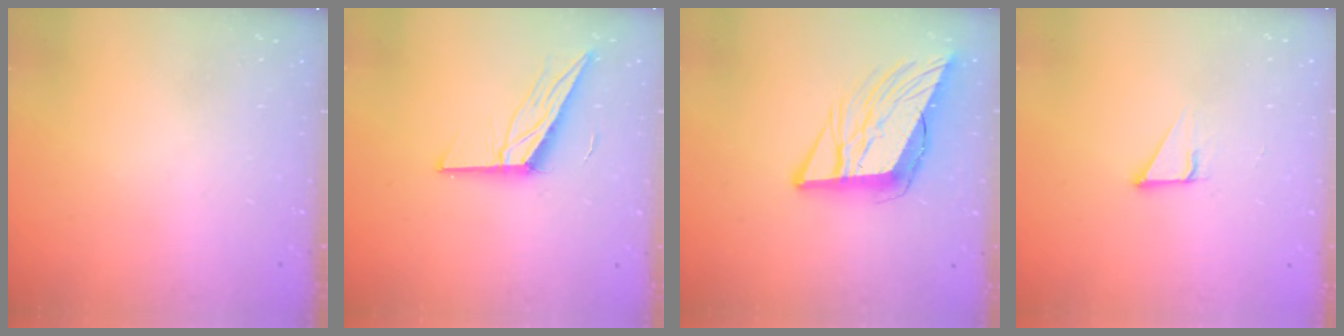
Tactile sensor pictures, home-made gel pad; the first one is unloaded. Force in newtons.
{"total": 12.7, "press": 12.6, "slide": 1.2}
{"total": 13.0, "press": 12.4, "slide": 4.0}
{"total": 2.8, "press": 2.8, "slide": 0.2}